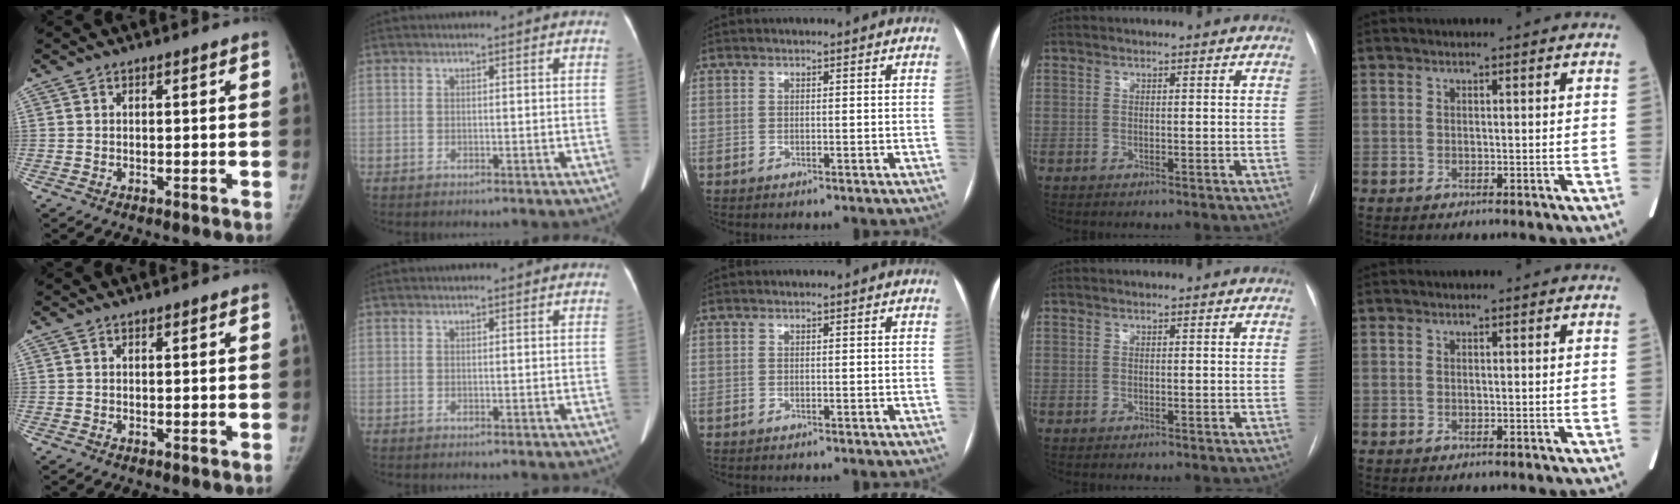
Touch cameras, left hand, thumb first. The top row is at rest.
{"index": {"total": 1.3, "force": [1.2, 0.2, 0.5], "torque": [-0.010, 0.016, 0.014]}}